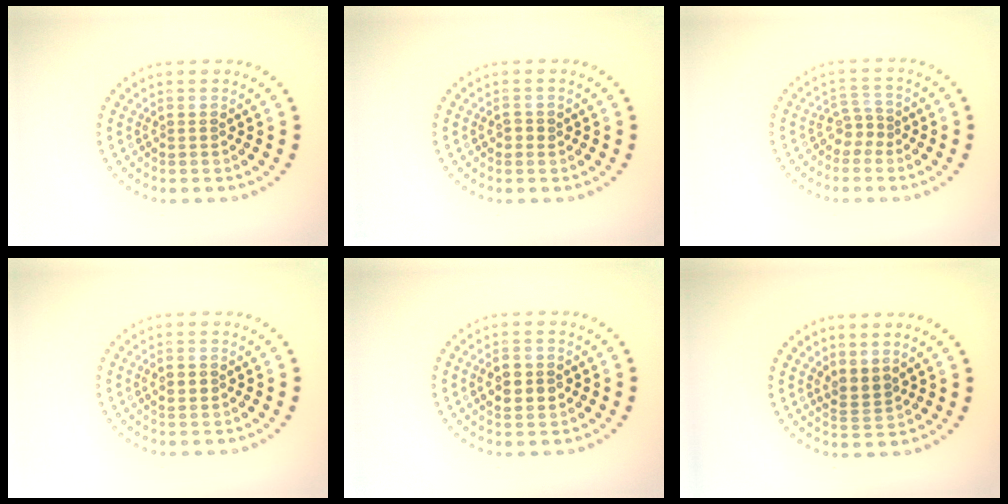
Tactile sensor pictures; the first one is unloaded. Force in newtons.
{"total": 1.1, "press": 1.0, "slide": 0.4}
{"total": 1.9, "press": 1.3, "slide": 1.4}
{"total": 1.1, "press": 1.1, "slide": 0.1}
{"total": 3.0, "press": 3.0, "slide": 0.1}
{"total": 2.0, "press": 1.6, "slide": 1.2}